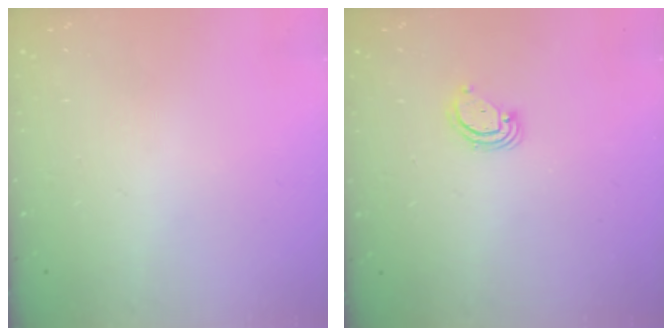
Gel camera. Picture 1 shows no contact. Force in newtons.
{"total": 3.2, "press": 3.2, "slide": 0.3}